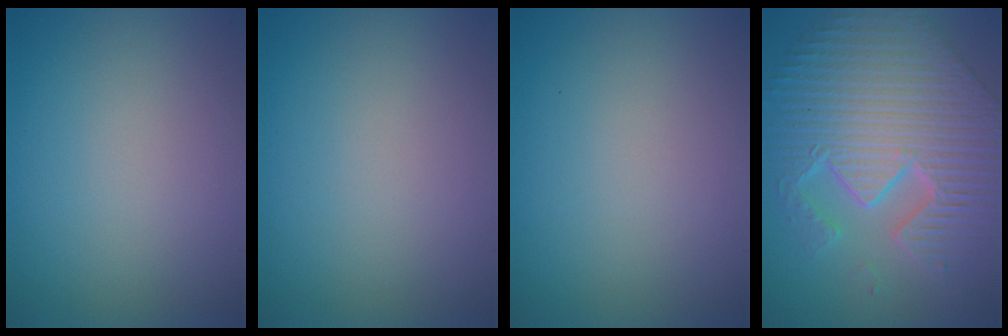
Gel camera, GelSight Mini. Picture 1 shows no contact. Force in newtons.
{"total": 0.0}
{"total": 0.0}
{"total": 11.9, "press": 7.9, "slide": 9.0}